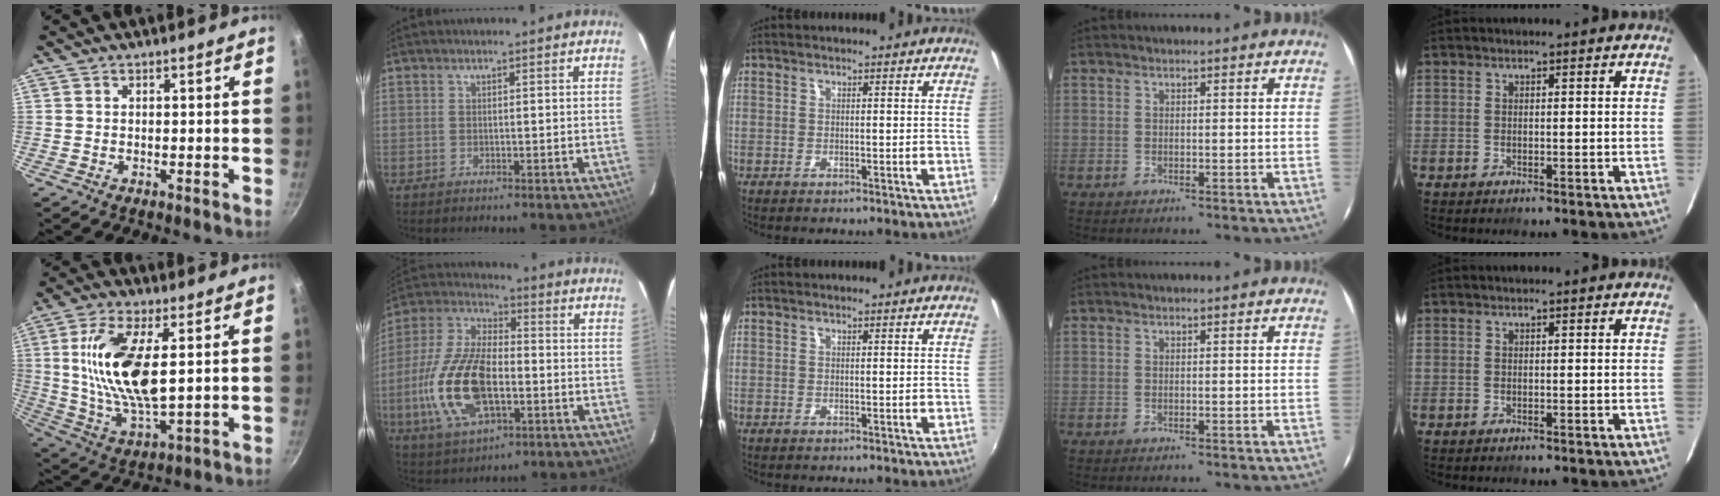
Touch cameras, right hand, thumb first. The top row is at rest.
{"thumb": {"total": 16.7, "force": [3.2, 6.8, 14.9], "torque": [-0.287, -0.015, 0.065]}, "index": {"total": 18.2, "force": [-4.5, 8.6, 15.4], "torque": [-0.336, -0.005, -0.080]}}